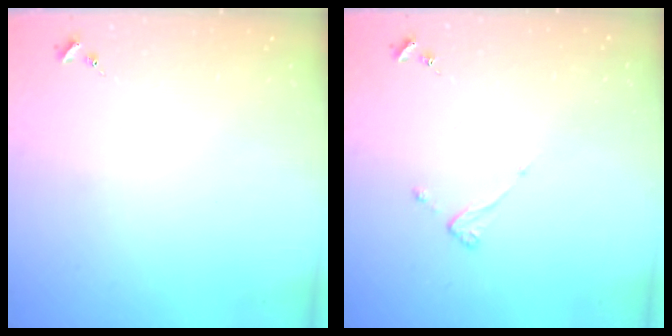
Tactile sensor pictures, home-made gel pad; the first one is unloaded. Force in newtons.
{"total": 3.8, "press": 3.7, "slide": 0.2}